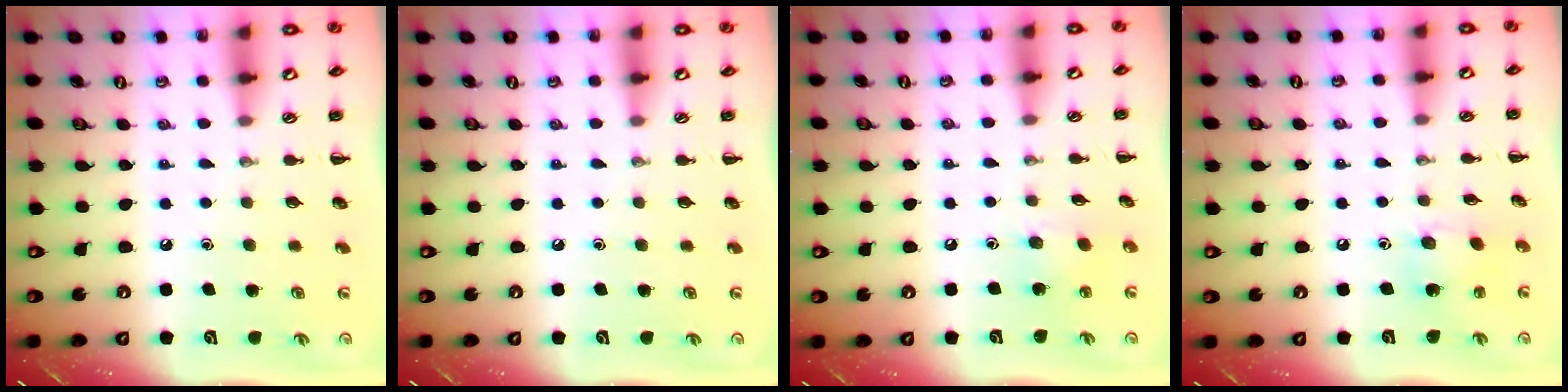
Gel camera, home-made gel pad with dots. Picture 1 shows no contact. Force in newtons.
{"total": 0.0}
{"total": 6.2, "press": 6.1, "slide": 1.1}
{"total": 5.1, "press": 5.0, "slide": 0.7}